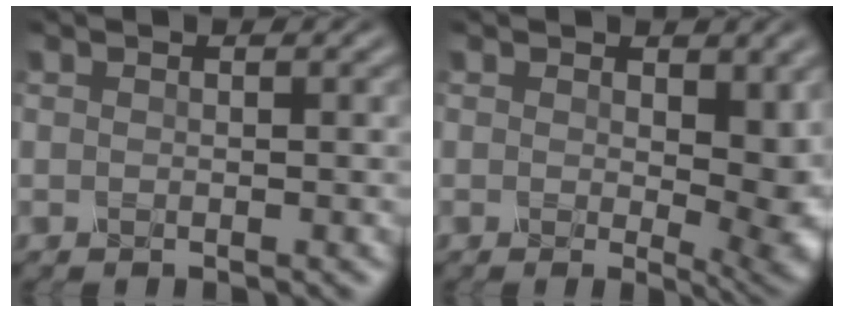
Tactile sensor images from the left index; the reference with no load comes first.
{"total": 6.8, "force": [0.8, 3.4, 5.9], "torque": [-0.074, -0.012, 0.014]}